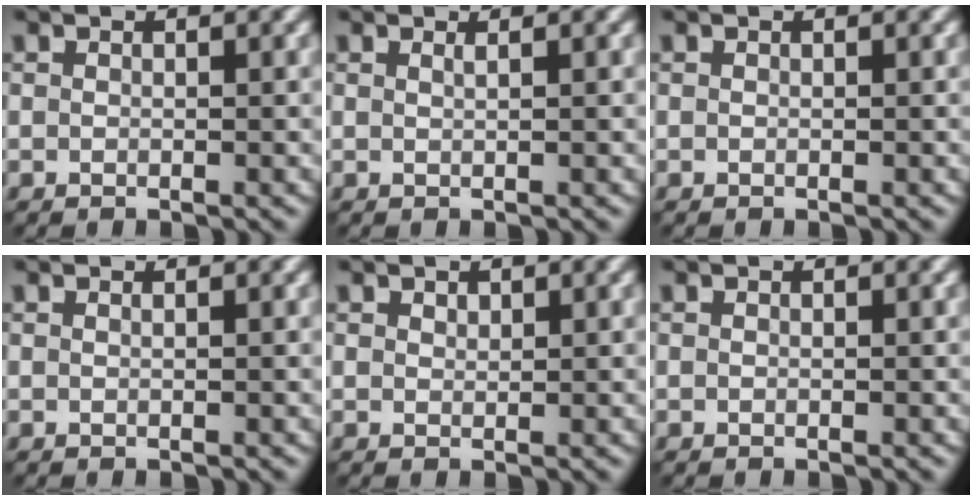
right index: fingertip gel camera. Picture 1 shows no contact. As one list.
[{"total": 0.7, "force": [0.4, 0.3, 0.5], "torque": [-0.002, -0.003, 0.003]}, {"total": 0.0}, {"total": 0.0}, {"total": 0.7, "force": [0.6, 0.3, 0.2], "torque": [-0.002, -0.001, 0.012]}, {"total": 0.0}]